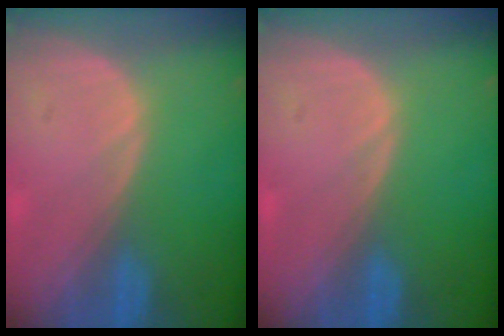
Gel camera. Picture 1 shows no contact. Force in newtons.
{"total": 0.0}